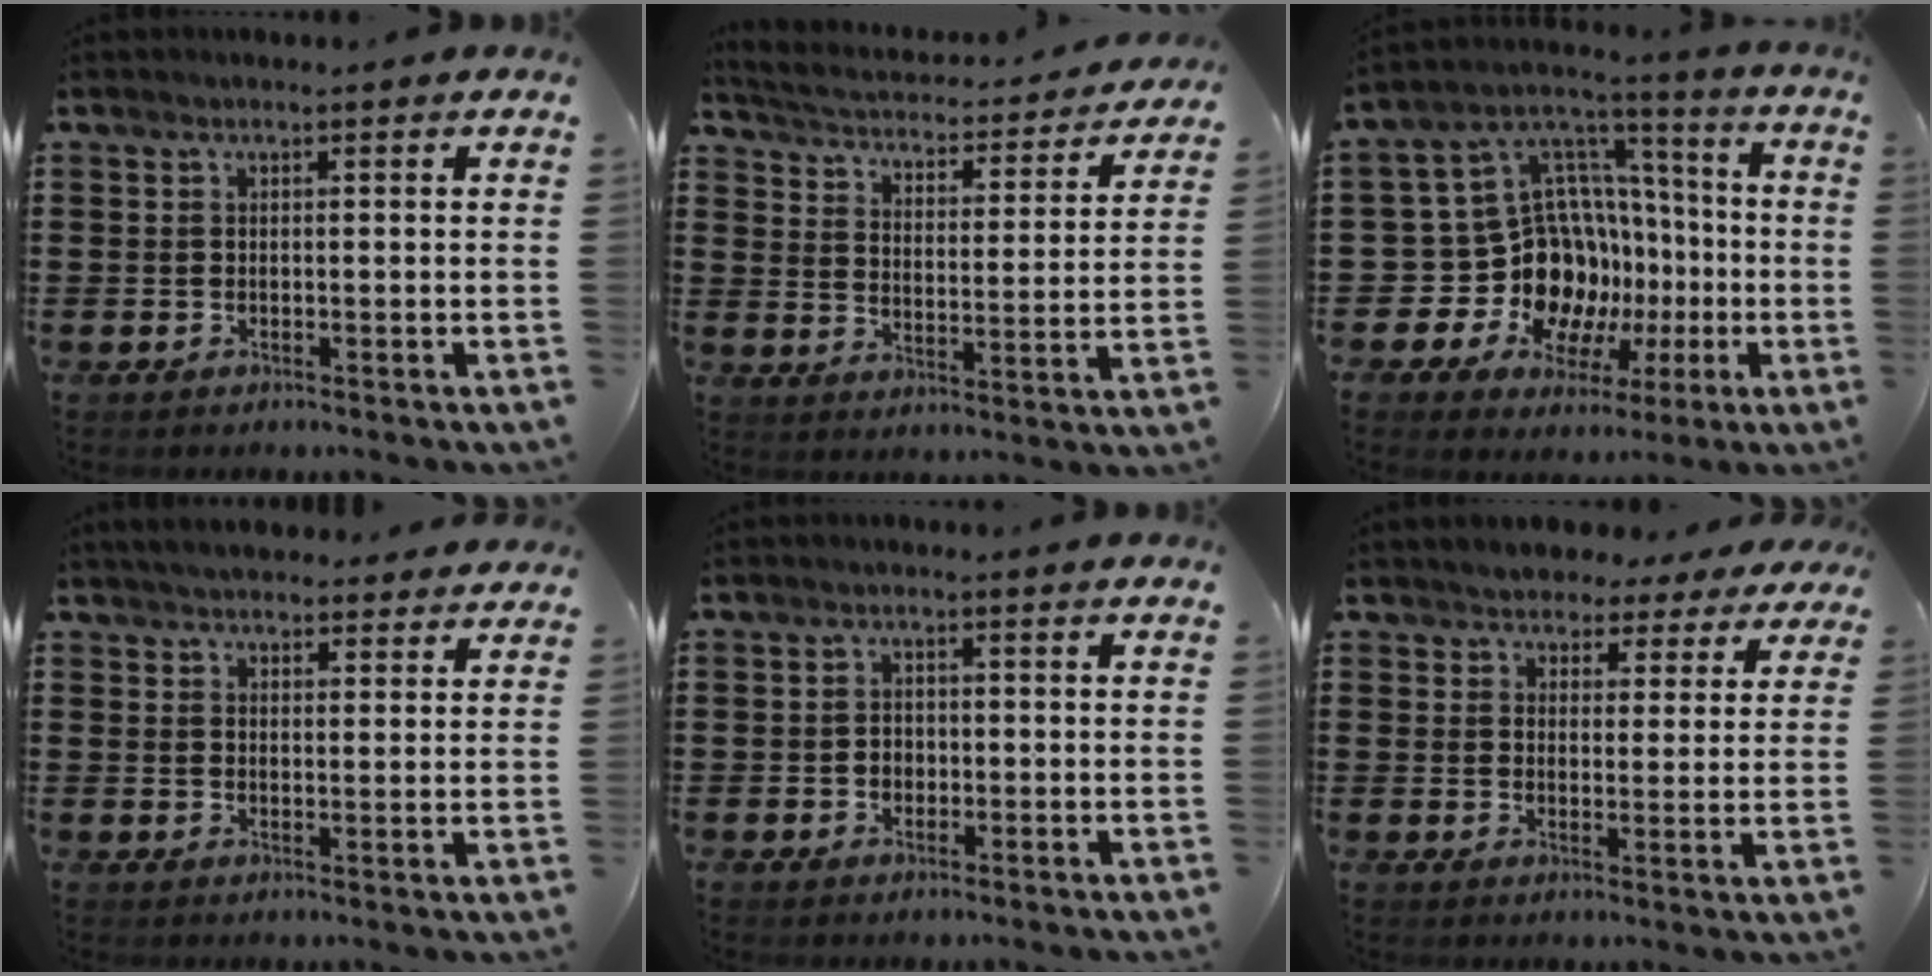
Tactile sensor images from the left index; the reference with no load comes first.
{"total": 2.7, "force": [2.7, 0.1, 0.3], "torque": [-0.026, -0.028, 0.035]}
{"total": 14.0, "force": [-2.5, 12.9, 4.7], "torque": [-0.128, -0.029, -0.011]}
{"total": 4.0, "force": [3.9, 0.5, 0.6], "torque": [-0.022, -0.010, 0.073]}
{"total": 1.7, "force": [-0.3, 1.5, 0.8], "torque": [-0.019, 0.005, -0.008]}
{"total": 3.9, "force": [3.6, 1.3, -0.1], "torque": [-0.018, -0.012, 0.064]}